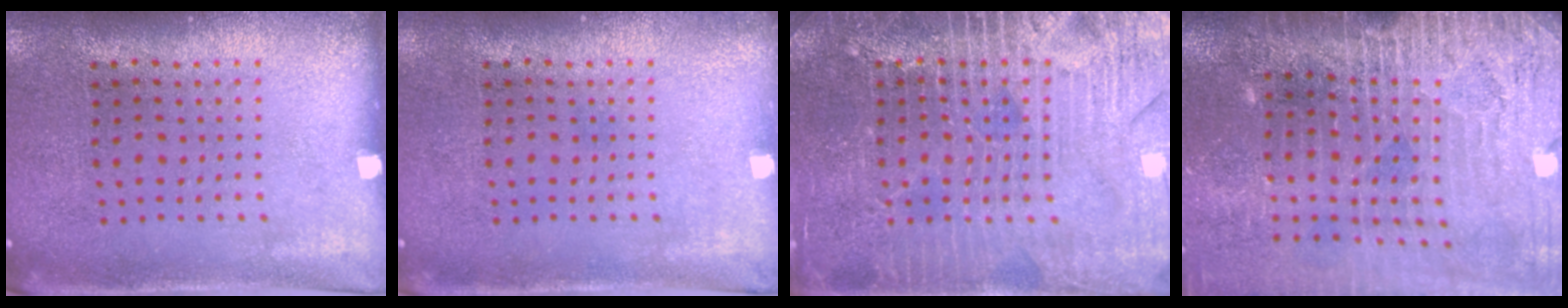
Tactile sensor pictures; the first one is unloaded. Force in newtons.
{"total": 0.6, "press": 0.6, "slide": 0.1}
{"total": 4.0, "press": 4.0, "slide": 0.5}
{"total": 3.8, "press": 3.4, "slide": 1.7}